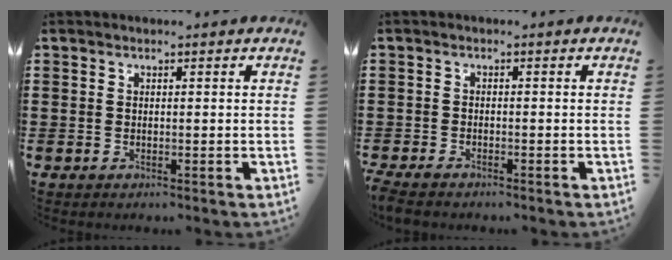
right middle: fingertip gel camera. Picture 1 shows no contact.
{"total": 1.5, "force": [-1.4, 0.3, 0.4], "torque": [-0.017, -0.001, -0.030]}